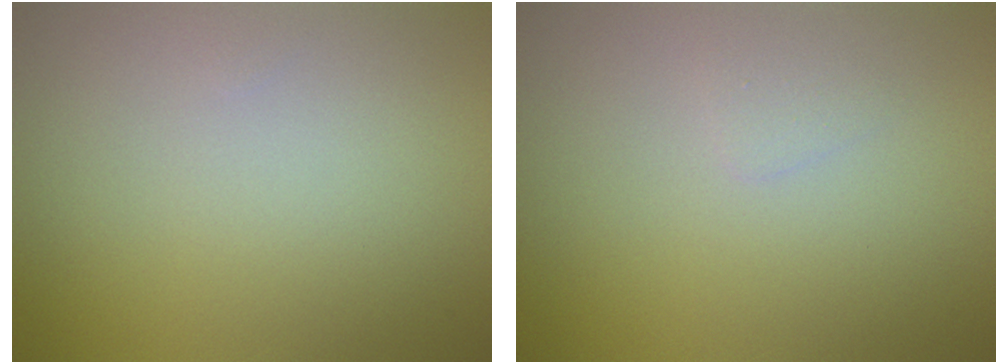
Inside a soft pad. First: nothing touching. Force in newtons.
{"total": 0.7, "press": 0.7, "slide": 0.0}